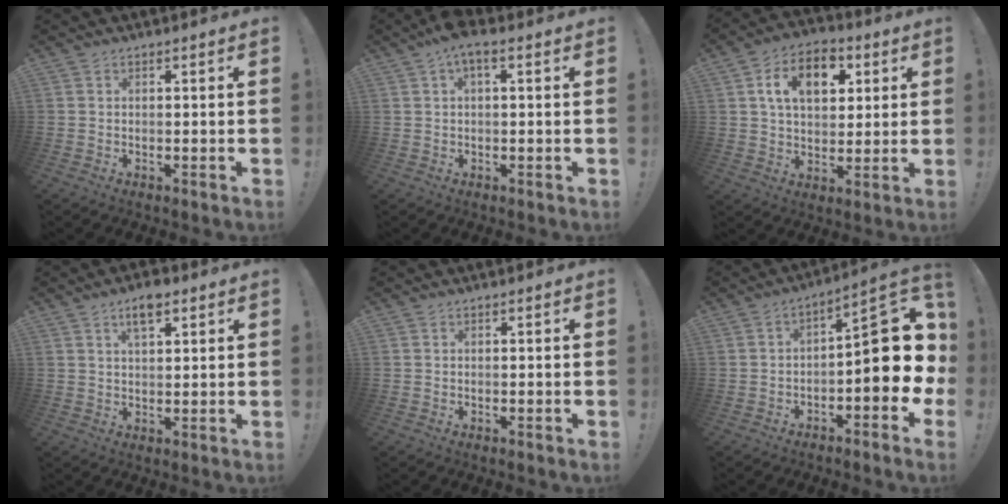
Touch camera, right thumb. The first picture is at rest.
{"total": 4.2, "force": [1.7, 1.2, 3.6], "torque": [-0.068, -0.002, 0.030]}
{"total": 13.5, "force": [4.8, 8.9, 8.9], "torque": [-0.128, -0.003, 0.087]}
{"total": 5.7, "force": [3.2, 2.2, 4.1], "torque": [-0.063, -0.007, 0.053]}
{"total": 0.0}
{"total": 15.0, "force": [-1.2, 5.6, 13.9], "torque": [-0.173, 0.009, -0.017]}